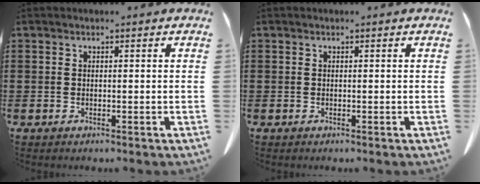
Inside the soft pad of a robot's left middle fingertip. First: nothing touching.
{"total": 0.0}